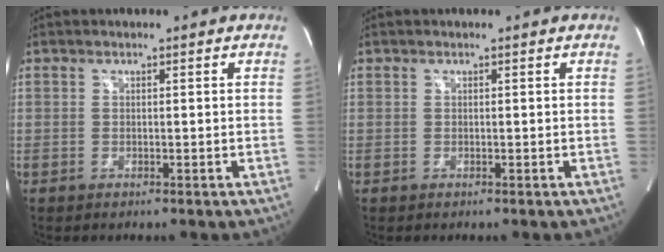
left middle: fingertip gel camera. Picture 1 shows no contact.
{"total": 0.0}